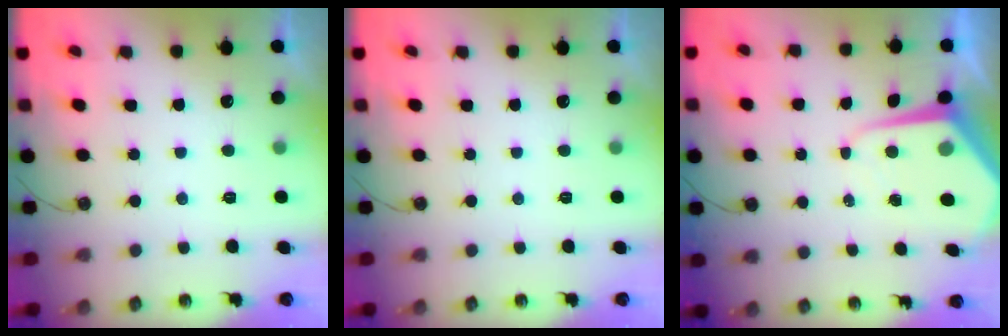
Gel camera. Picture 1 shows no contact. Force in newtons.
{"total": 0.0}
{"total": 7.2, "press": 7.2, "slide": 0.5}